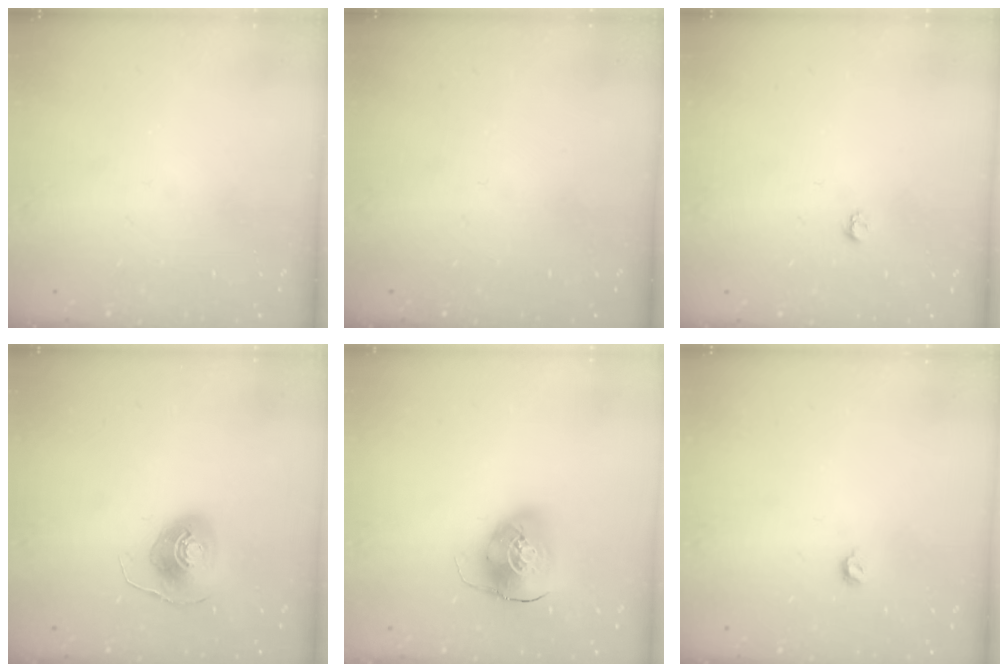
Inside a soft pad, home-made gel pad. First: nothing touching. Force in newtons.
{"total": 0.0}
{"total": 3.2, "press": 3.2, "slide": 0.3}
{"total": 8.5, "press": 8.4, "slide": 0.3}
{"total": 10.4, "press": 10.2, "slide": 1.8}
{"total": 4.6, "press": 4.5, "slide": 0.9}